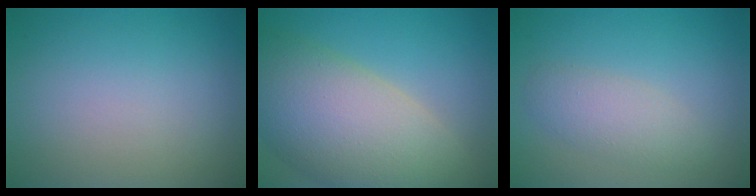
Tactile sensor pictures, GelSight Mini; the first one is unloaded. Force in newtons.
{"total": 11.8, "press": 11.8, "slide": 1.0}
{"total": 2.8, "press": 2.7, "slide": 0.3}